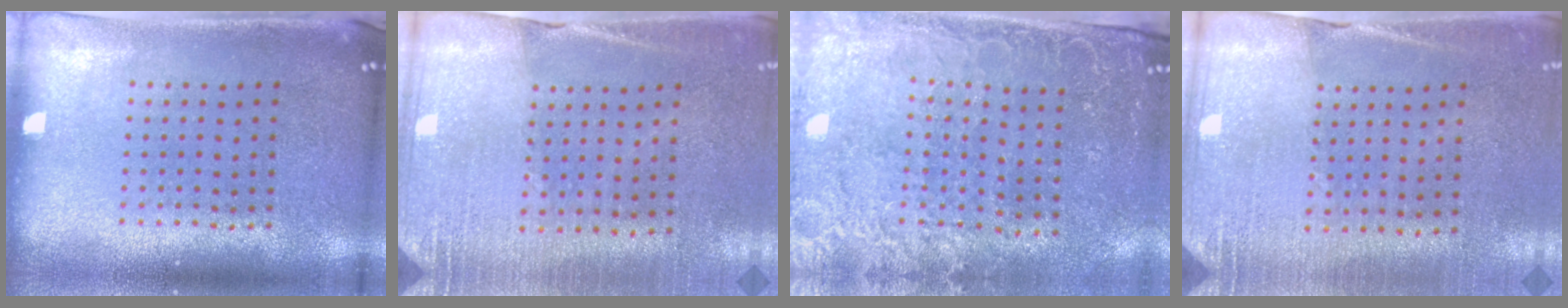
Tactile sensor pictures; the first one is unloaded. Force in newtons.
{"total": 2.6, "press": 2.5, "slide": 0.8}
{"total": 3.0, "press": 2.8, "slide": 1.1}
{"total": 2.6, "press": 2.4, "slide": 1.0}